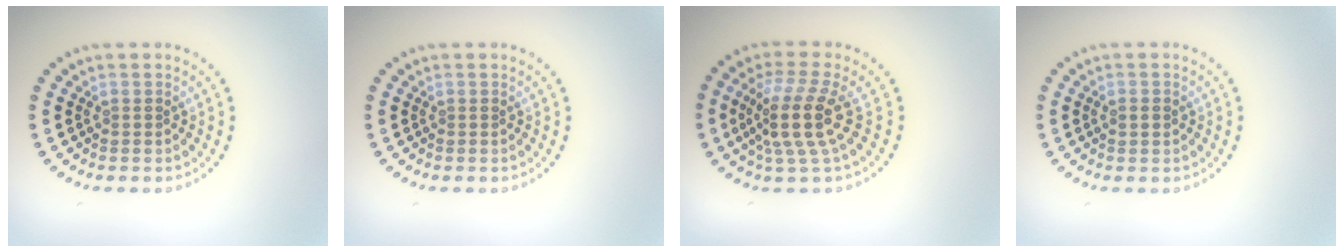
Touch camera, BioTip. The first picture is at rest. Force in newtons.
{"total": 0.0}
{"total": 4.4, "press": 3.4, "slide": 2.9}
{"total": 1.1, "press": 1.1, "slide": 0.2}